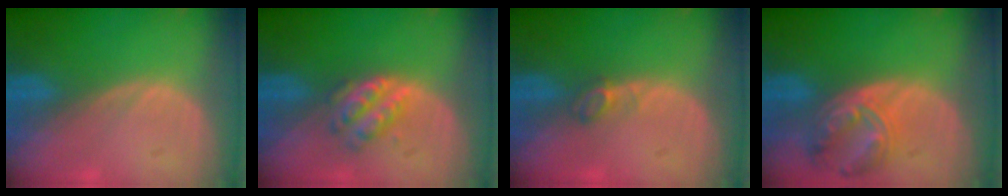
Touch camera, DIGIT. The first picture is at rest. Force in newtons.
{"total": 4.9, "press": 4.3, "slide": 2.3}
{"total": 2.0, "press": 1.9, "slide": 0.4}
{"total": 8.0, "press": 7.0, "slide": 3.9}